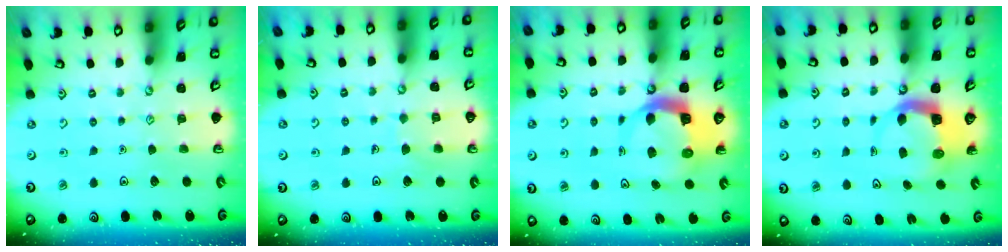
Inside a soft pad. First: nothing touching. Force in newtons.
{"total": 5.6, "press": 5.6, "slide": 0.2}
{"total": 8.0, "press": 8.0, "slide": 1.1}
{"total": 5.1, "press": 5.1, "slide": 0.7}